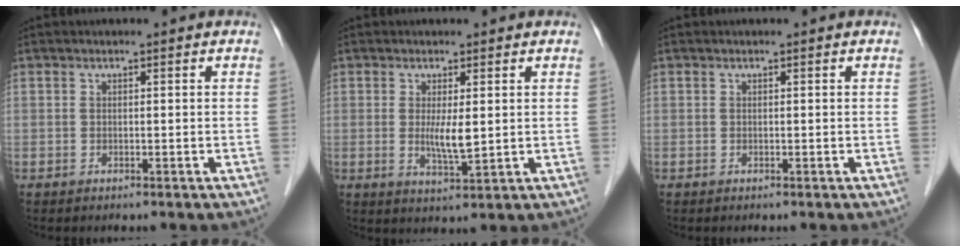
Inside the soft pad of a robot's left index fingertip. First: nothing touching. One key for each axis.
{"total": 3.7, "fx": 0.4, "fy": 0.6, "fz": 3.7, "tx": -0.071, "ty": -0.012, "tz": 0.011}
{"total": 0.0}